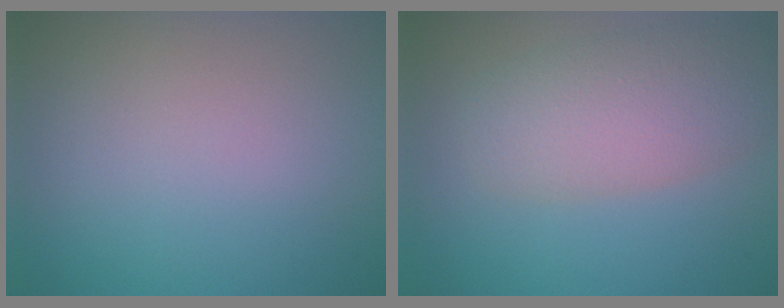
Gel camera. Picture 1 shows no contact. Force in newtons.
{"total": 5.3, "press": 5.3, "slide": 0.2}